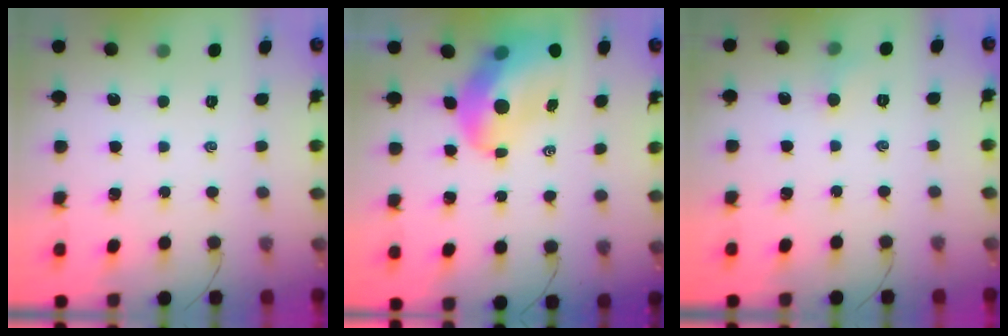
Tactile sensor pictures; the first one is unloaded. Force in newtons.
{"total": 12.6, "press": 12.0, "slide": 3.9}
{"total": 4.4, "press": 4.2, "slide": 1.3}